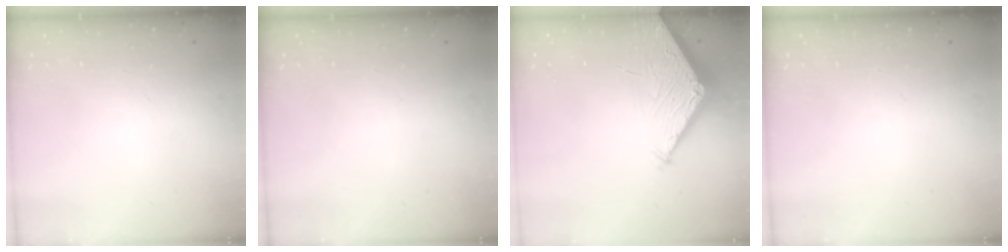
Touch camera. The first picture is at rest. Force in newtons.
{"total": 0.0}
{"total": 4.2, "press": 4.2, "slide": 0.5}
{"total": 0.0}